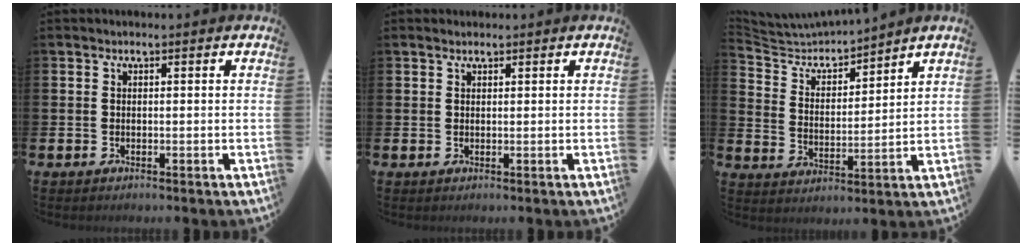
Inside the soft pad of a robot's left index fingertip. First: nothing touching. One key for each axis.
{"total": 1.1, "fx": 1.0, "fy": 0.4, "fz": 0.2, "tx": 0.006, "ty": -0.001, "tz": 0.016}
{"total": 4.9, "fx": 4.8, "fy": 0.7, "fz": 0.7, "tx": -0.043, "ty": -0.038, "tz": 0.080}